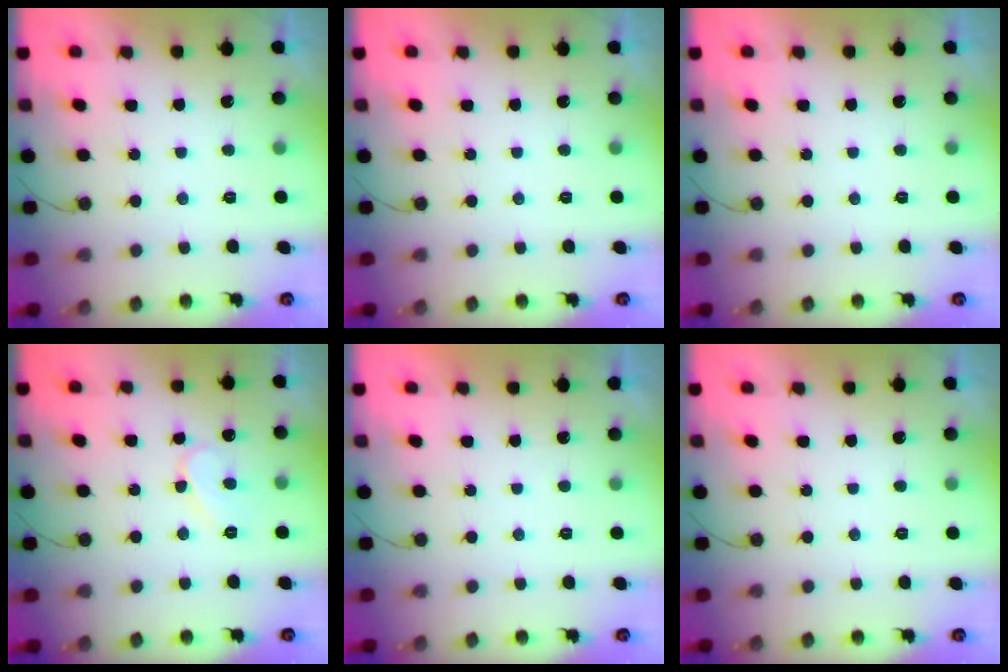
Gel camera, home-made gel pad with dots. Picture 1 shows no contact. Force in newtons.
{"total": 0.0}
{"total": 0.0}
{"total": 6.3, "press": 6.3, "slide": 0.6}
{"total": 1.9, "press": 1.9, "slide": 0.0}
{"total": 0.0}